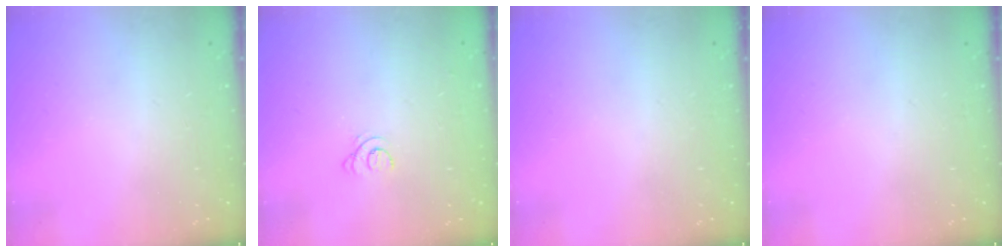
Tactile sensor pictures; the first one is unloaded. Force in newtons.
{"total": 3.9, "press": 3.9, "slide": 0.4}
{"total": 0.0}
{"total": 0.0}